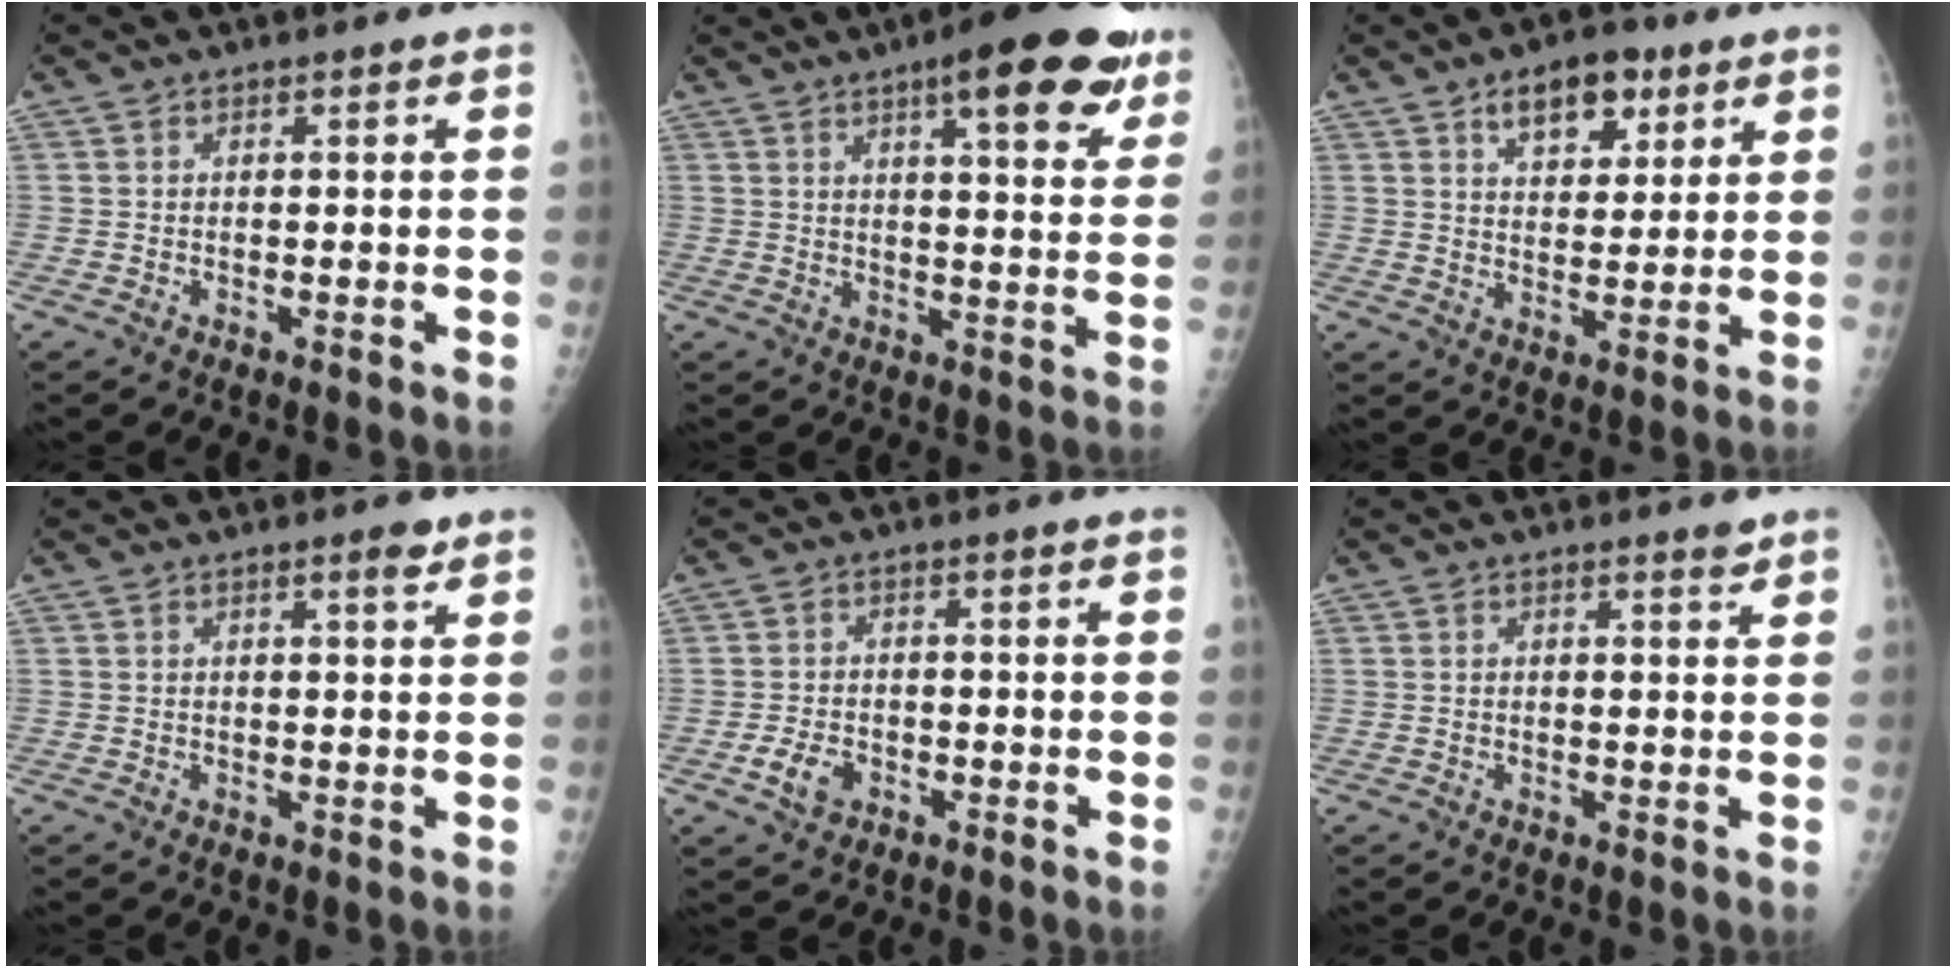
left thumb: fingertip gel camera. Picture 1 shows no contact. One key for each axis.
{"total": 16.6, "fx": 9.7, "fy": 4.7, "fz": 12.6, "tx": -0.137, "ty": -0.032, "tz": 0.121}
{"total": 9.3, "fx": 5.2, "fy": 5.3, "fz": 5.5, "tx": -0.046, "ty": -0.022, "tz": 0.080}
{"total": 1.8, "fx": 1.2, "fy": 0.4, "fz": 1.3, "tx": -0.018, "ty": -0.006, "tz": 0.016}
{"total": 4.2, "fx": -1.9, "fy": 2.9, "fz": 2.3, "tx": -0.032, "ty": 0.008, "tz": -0.031}
{"total": 1.1, "fx": 0.9, "fy": 0.3, "fz": 0.5, "tx": -0.004, "ty": -0.007, "tz": 0.011}